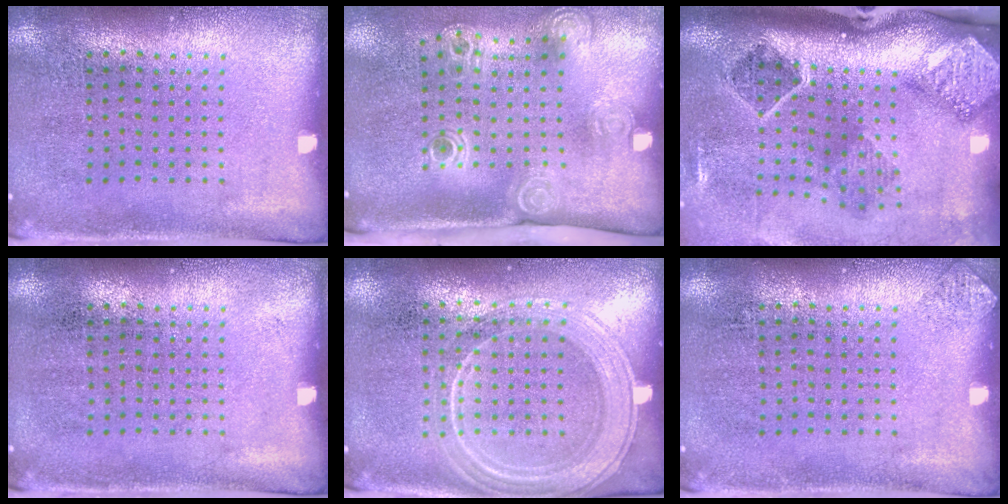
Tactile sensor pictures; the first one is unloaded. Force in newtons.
{"total": 2.2, "press": 1.5, "slide": 1.6}
{"total": 3.0, "press": 1.9, "slide": 2.3}
{"total": 0.0}
{"total": 1.9, "press": 1.8, "slide": 0.3}
{"total": 0.6, "press": 0.6, "slide": 0.1}